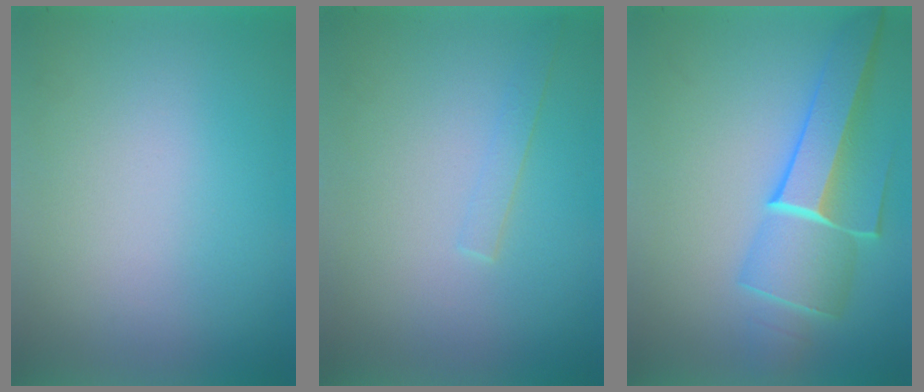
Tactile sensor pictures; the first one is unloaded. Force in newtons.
{"total": 1.1}
{"total": 5.0}